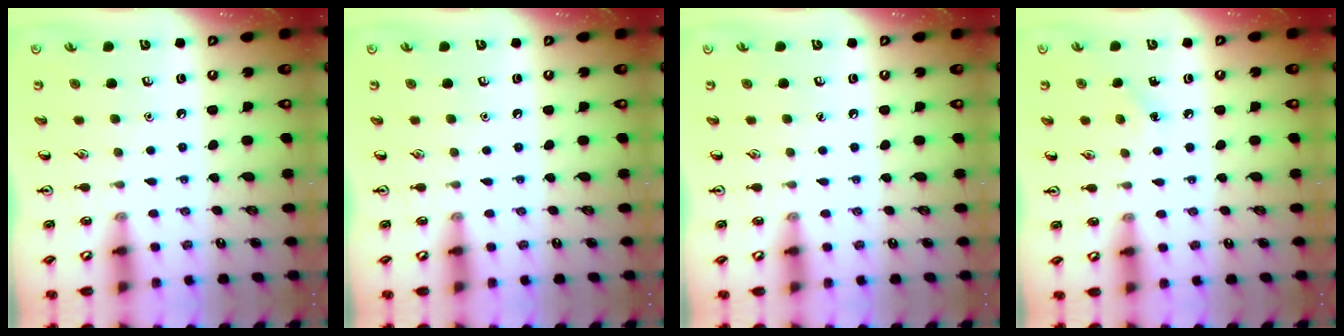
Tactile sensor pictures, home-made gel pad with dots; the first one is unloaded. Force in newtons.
{"total": 0.0}
{"total": 0.0}
{"total": 5.2, "press": 4.9, "slide": 1.7}